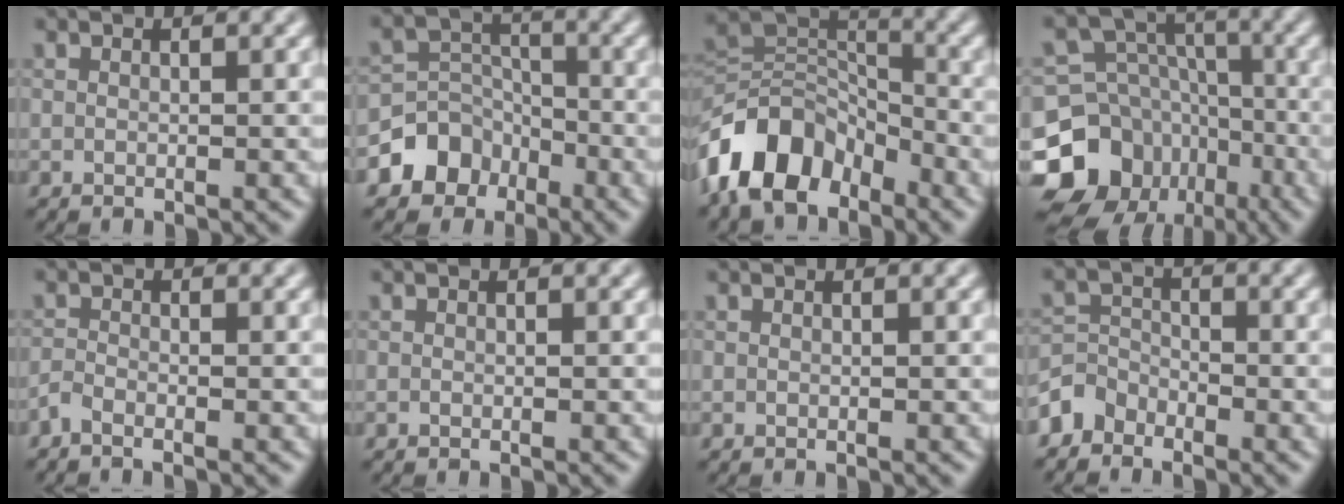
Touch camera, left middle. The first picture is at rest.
{"total": 4.8, "force": [-2.8, 3.8, 0.9], "torque": [0.006, 0.016, -0.061]}
{"total": 9.1, "force": [-5.5, 5.4, 4.9], "torque": [-0.083, 0.006, -0.120]}
{"total": 12.1, "force": [-6.6, 9.5, 3.7], "torque": [-0.091, 0.005, -0.125]}
{"total": 1.1, "force": [-0.9, 0.2, 0.6], "torque": [-0.016, -0.001, -0.025]}
{"total": 0.0}
{"total": 0.0}
{"total": 2.4, "force": [-2.0, 1.3, 0.1], "torque": [0.000, 0.010, -0.049]}